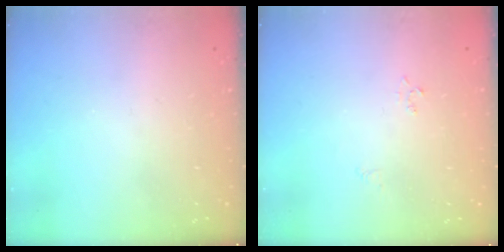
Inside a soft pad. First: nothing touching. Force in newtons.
{"total": 2.3, "press": 2.3, "slide": 0.2}